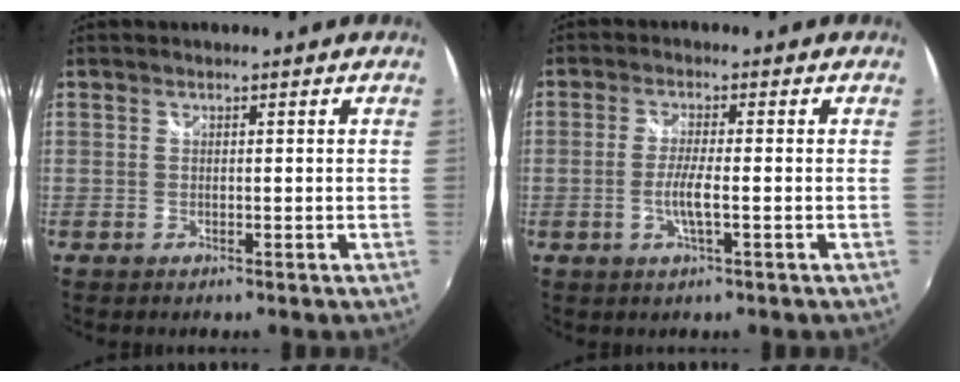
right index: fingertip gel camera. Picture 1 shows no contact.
{"total": 3.9, "force": [-1.2, 0.0, 3.7], "torque": [-0.075, -0.006, -0.024]}